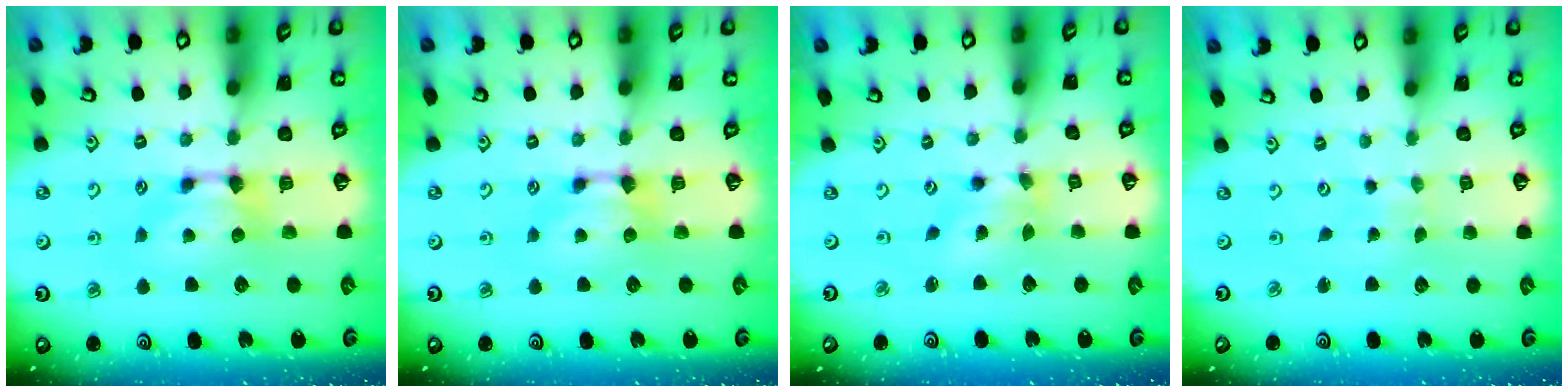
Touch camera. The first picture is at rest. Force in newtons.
{"total": 0.0}
{"total": 1.4, "press": 0.4, "slide": 1.4}
{"total": 5.4, "press": 5.4, "slide": 0.3}